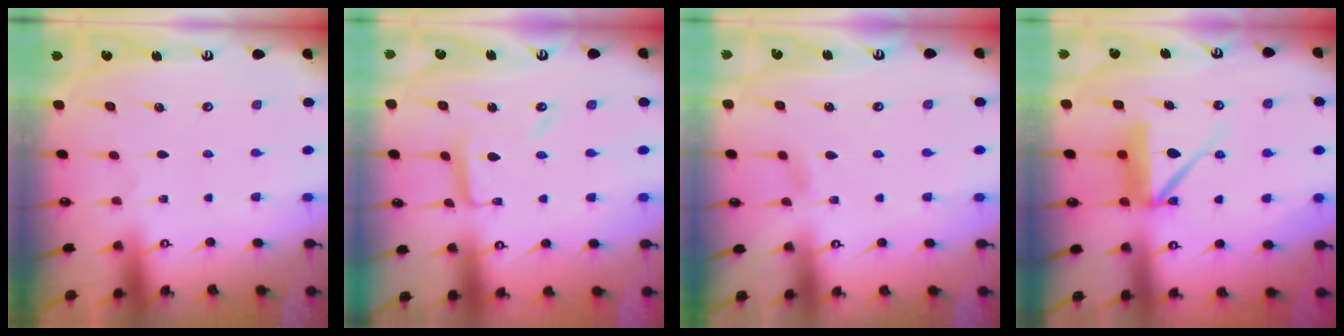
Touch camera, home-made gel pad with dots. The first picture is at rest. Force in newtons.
{"total": 9.2, "press": 9.2, "slide": 0.6}
{"total": 2.9, "press": 2.8, "slide": 0.4}
{"total": 9.6, "press": 9.5, "slide": 1.0}